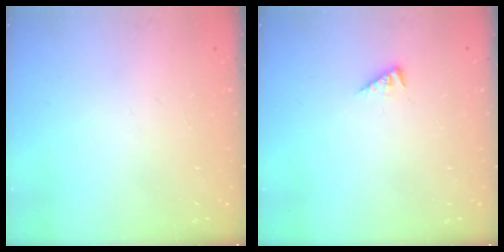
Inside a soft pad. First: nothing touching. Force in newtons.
{"total": 1.4, "press": 1.4, "slide": 0.5}